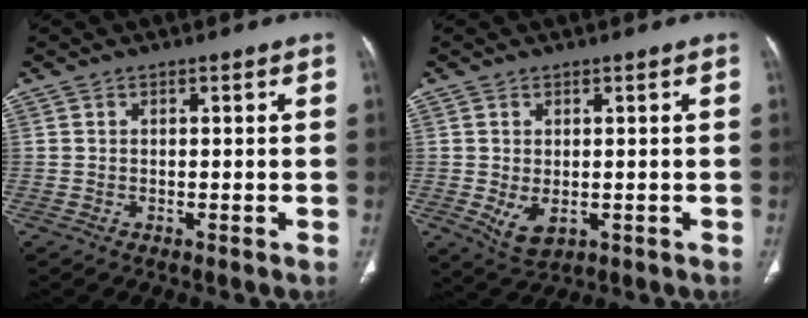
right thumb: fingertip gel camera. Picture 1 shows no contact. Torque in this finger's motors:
{"motor_torque": [-0.24, 0.40, 0.08, 0.44, 0.15]}